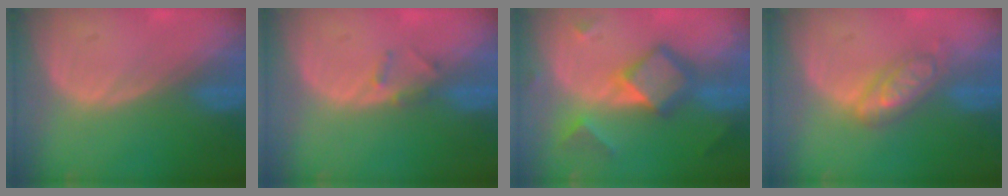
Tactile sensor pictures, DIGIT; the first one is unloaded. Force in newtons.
{"total": 1.8, "press": 1.5, "slide": 0.9}
{"total": 7.4, "press": 7.4, "slide": 0.5}
{"total": 5.3, "press": 5.2, "slide": 0.2}